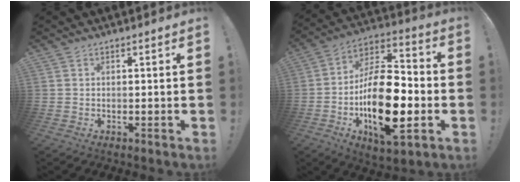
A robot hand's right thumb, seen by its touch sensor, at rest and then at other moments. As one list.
[{"total": 23.9, "force": [-5.9, 11.8, 19.9], "torque": [-0.346, 0.030, -0.086]}]